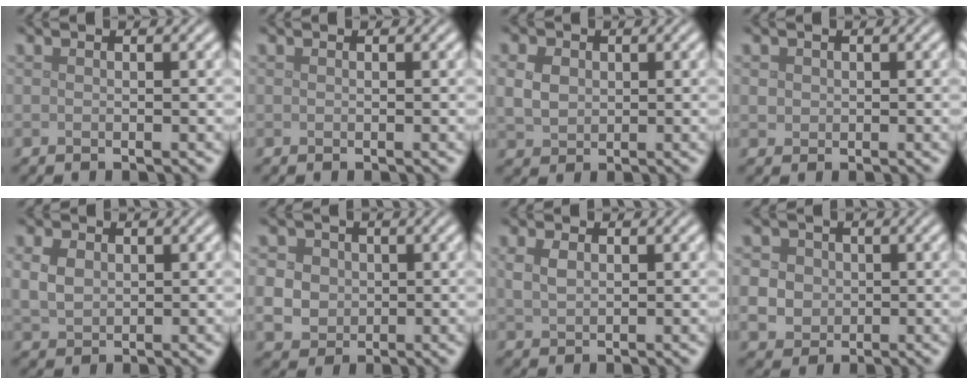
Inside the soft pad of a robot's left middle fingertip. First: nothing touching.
{"total": 0.0}
{"total": 2.8, "force": [0.6, 2.3, 1.6], "torque": [-0.039, 0.003, 0.009]}
{"total": 0.8, "force": [0.2, 0.8, 0.2], "torque": [-0.001, -0.002, 0.005]}
{"total": 2.5, "force": [0.7, 1.8, 1.6], "torque": [-0.037, 0.004, 0.013]}
{"total": 6.2, "force": [0.7, 5.5, 2.6], "torque": [-0.059, 0.025, 0.001]}
{"total": 1.8, "force": [0.7, 1.1, 1.2], "torque": [-0.031, 0.002, 0.015]}
{"total": 6.3, "force": [0.6, 5.8, 2.5], "torque": [-0.060, 0.029, -0.008]}